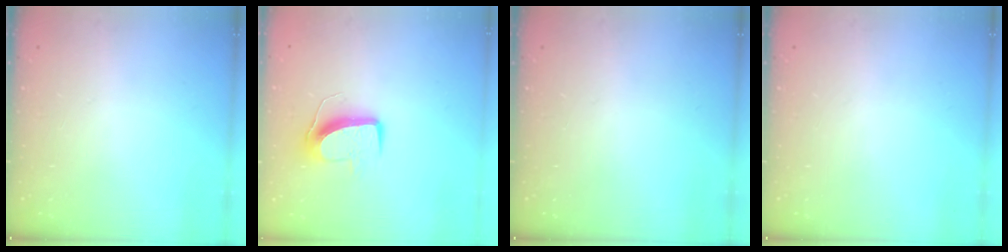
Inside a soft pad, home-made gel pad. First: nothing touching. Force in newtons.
{"total": 11.0, "press": 11.0, "slide": 0.9}
{"total": 0.0}
{"total": 0.0}